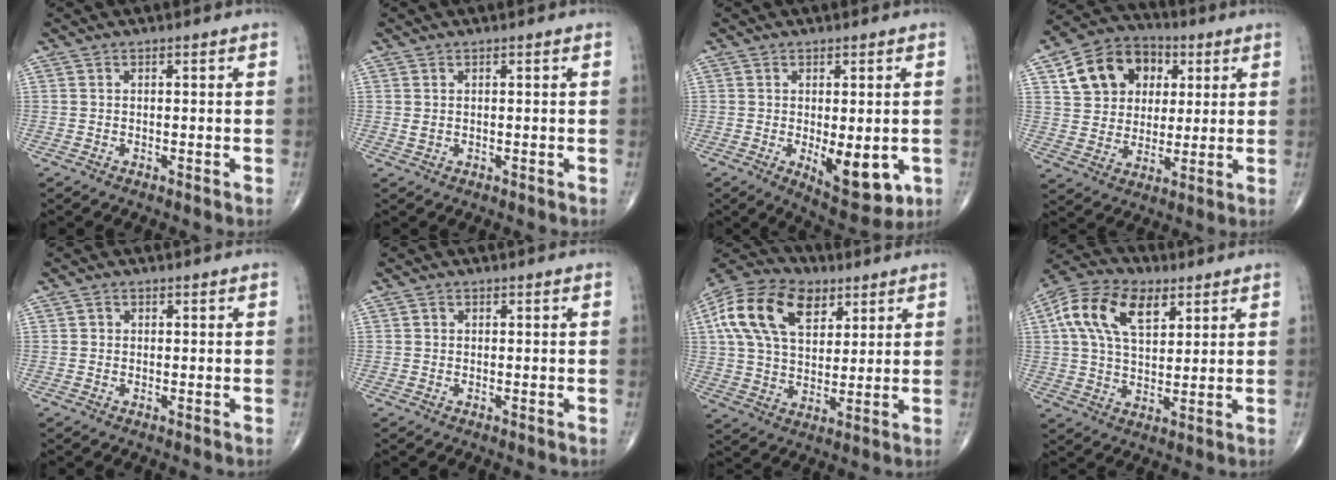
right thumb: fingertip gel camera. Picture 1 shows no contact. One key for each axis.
{"total": 1.0, "fx": 0.2, "fy": 0.7, "fz": 0.7, "tx": -0.014, "ty": 0.000, "tz": 0.008}
{"total": 9.9, "fx": -2.1, "fy": 4.3, "fz": 8.7, "tx": -0.101, "ty": -0.021, "tz": -0.019}
{"total": 15.0, "fx": 5.0, "fy": 12.2, "fz": 7.2, "tx": -0.087, "ty": 0.004, "tz": 0.086}
{"total": 1.2, "fx": 0.2, "fy": 1.1, "fz": 0.3, "tx": 0.002, "ty": 0.002, "tz": 0.001}
{"total": 0.9, "fx": 0.1, "fy": 0.8, "fz": 0.2, "tx": 0.002, "ty": 0.001, "tz": 0.001}
{"total": 19.3, "fx": 7.6, "fy": 12.1, "fz": 13.1, "tx": -0.237, "ty": 0.002, "tz": 0.132}
{"total": 14.9, "fx": 5.8, "fy": 8.6, "fz": 10.7, "tx": -0.186, "ty": 0.001, "tz": 0.102}